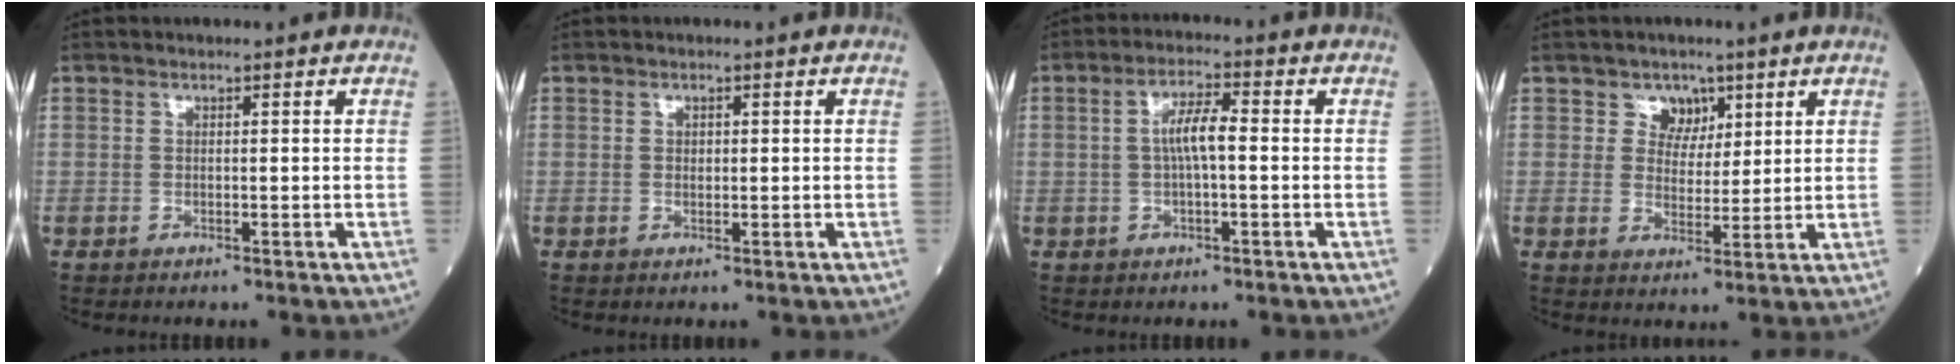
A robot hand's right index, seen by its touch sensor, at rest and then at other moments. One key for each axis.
{"total": 0.9, "fx": 0.3, "fy": 0.7, "fz": 0.6, "tx": -0.010, "ty": 0.000, "tz": 0.006}
{"total": 4.7, "fx": 0.0, "fy": 1.0, "fz": 4.6, "tx": -0.090, "ty": 0.014, "tz": -0.003}
{"total": 4.0, "fx": 2.3, "fy": 3.2, "fz": 0.8, "tx": -0.004, "ty": 0.002, "tz": 0.037}